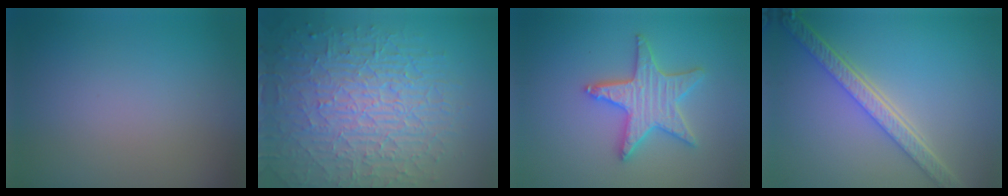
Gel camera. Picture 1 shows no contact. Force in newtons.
{"total": 10.3, "press": 6.8, "slide": 7.7}
{"total": 5.1, "press": 5.0, "slide": 0.9}
{"total": 5.3, "press": 4.0, "slide": 3.4}